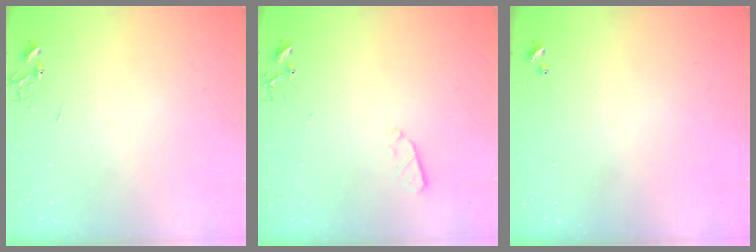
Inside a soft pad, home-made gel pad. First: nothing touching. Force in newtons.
{"total": 3.6, "press": 3.5, "slide": 0.6}
{"total": 0.0}